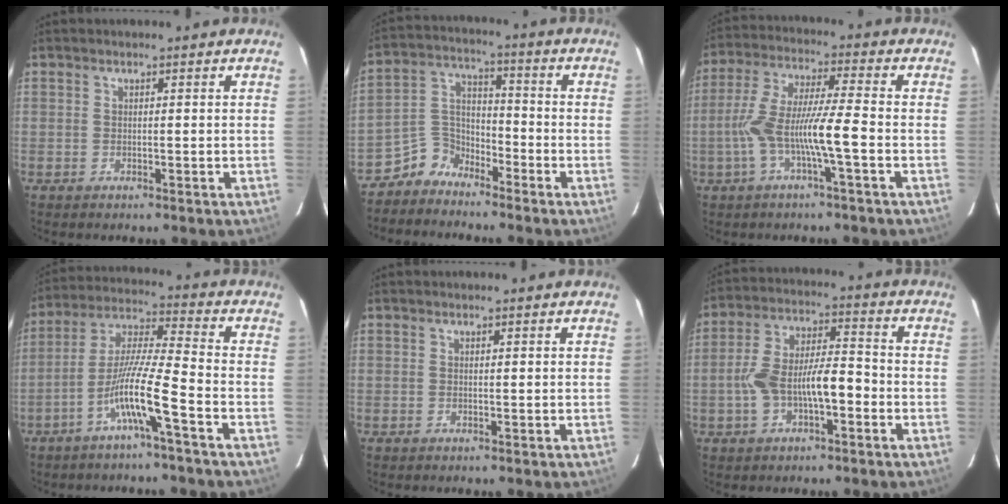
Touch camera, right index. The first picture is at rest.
{"total": 5.9, "force": [-5.0, 3.1, -0.3], "torque": [0.013, 0.027, -0.099]}
{"total": 9.8, "force": [-2.7, 0.2, 9.5], "torque": [-0.197, 0.018, -0.052]}
{"total": 10.2, "force": [-4.8, -0.9, 8.9], "torque": [-0.178, 0.007, -0.093]}
{"total": 0.0}
{"total": 9.9, "force": [-2.5, 3.5, 8.9], "torque": [-0.177, 0.029, -0.041]}